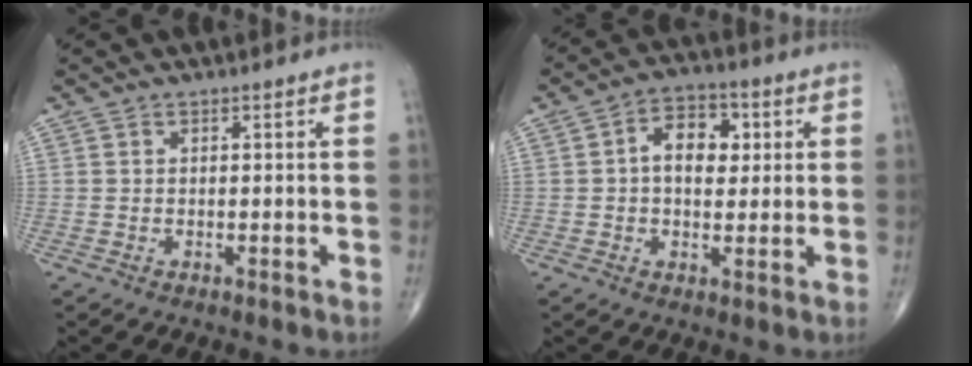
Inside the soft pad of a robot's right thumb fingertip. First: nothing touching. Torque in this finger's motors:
{"motor_torque": [-0.27, 0.55, 0.64, 0.26, 0.07]}